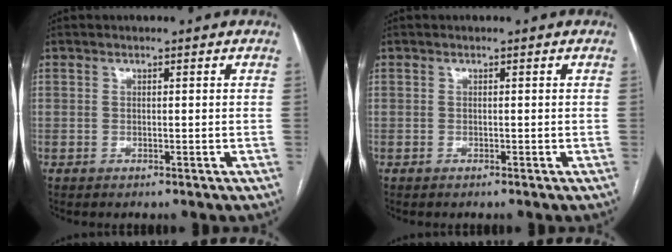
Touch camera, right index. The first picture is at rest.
{"total": 0.0}